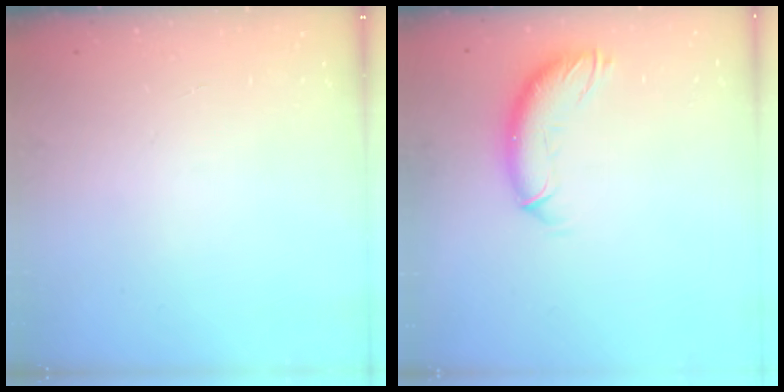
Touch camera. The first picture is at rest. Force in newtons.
{"total": 10.7, "press": 10.6, "slide": 1.0}